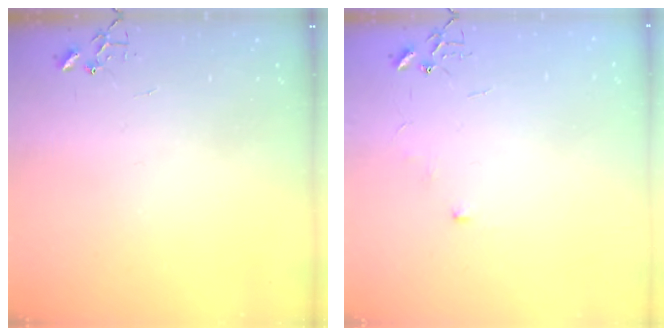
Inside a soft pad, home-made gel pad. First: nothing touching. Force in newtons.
{"total": 5.4, "press": 5.3, "slide": 0.7}